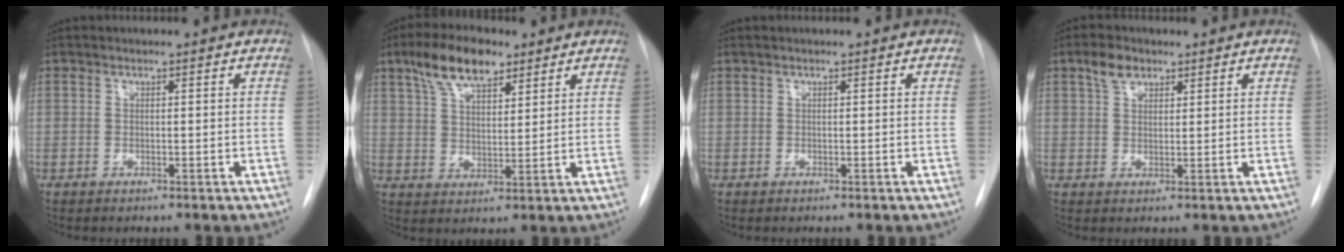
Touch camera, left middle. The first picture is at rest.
{"total": 9.4, "force": [6.1, 3.6, 6.2], "torque": [-0.119, 0.017, 0.113]}
{"total": 0.0}
{"total": 3.5, "force": [2.2, 2.0, 1.9], "torque": [-0.039, 0.010, 0.043]}